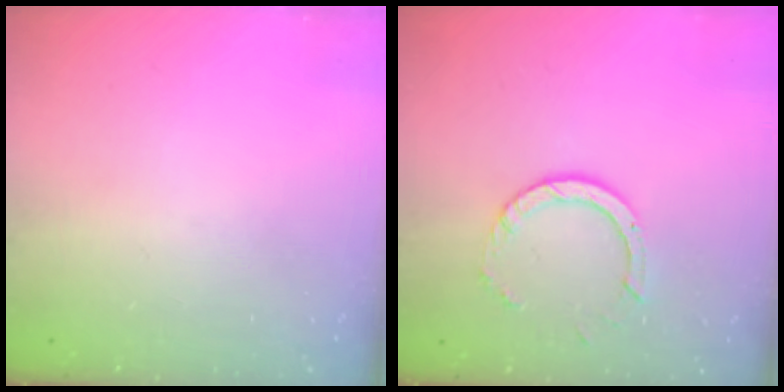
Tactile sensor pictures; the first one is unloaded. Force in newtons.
{"total": 4.2, "press": 4.2, "slide": 0.3}